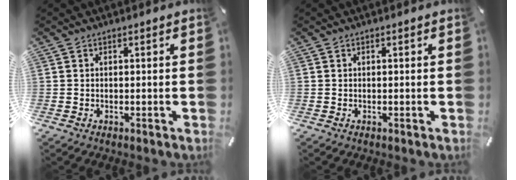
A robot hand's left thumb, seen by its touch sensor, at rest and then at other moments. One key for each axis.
{"total": 0.0}